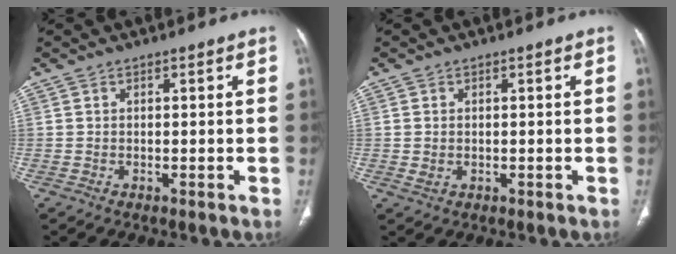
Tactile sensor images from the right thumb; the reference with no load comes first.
{"total": 1.6, "force": [0.0, 1.2, 1.1], "torque": [-0.029, 0.001, 0.005]}